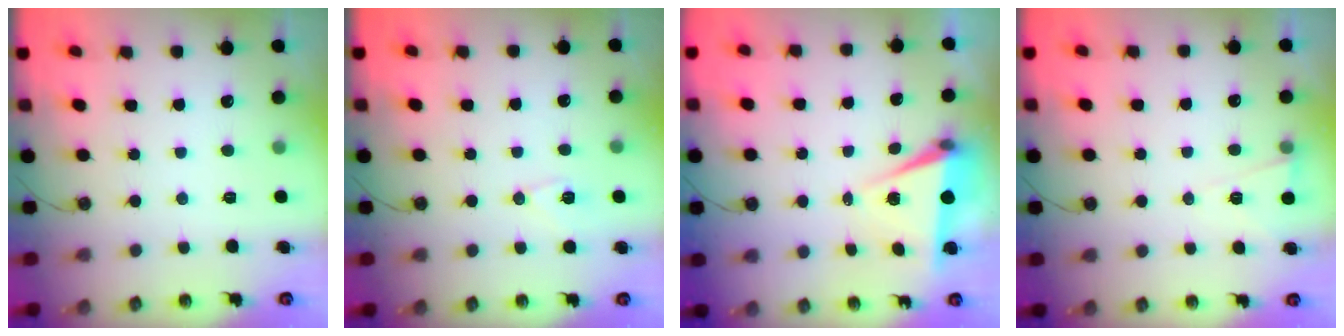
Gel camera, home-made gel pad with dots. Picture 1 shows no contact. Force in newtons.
{"total": 7.2, "press": 7.2, "slide": 0.1}
{"total": 6.9, "press": 5.4, "slide": 4.3}
{"total": 5.5, "press": 3.4, "slide": 4.4}